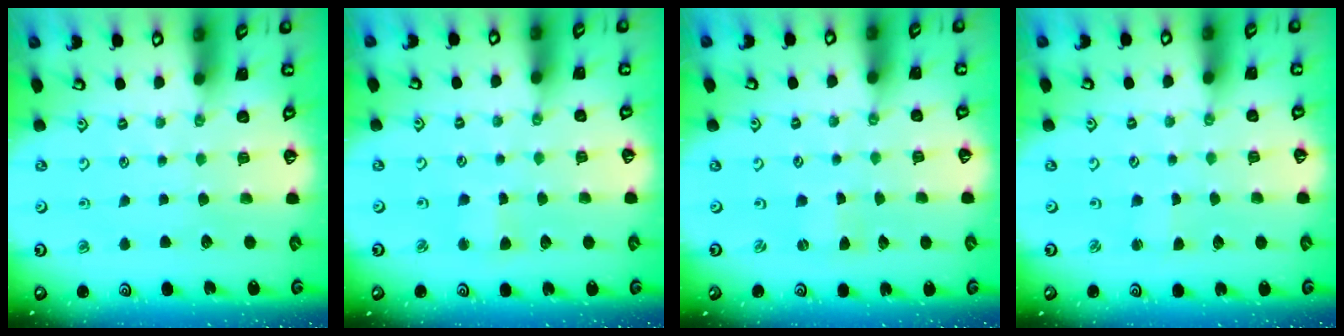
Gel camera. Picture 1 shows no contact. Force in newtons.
{"total": 2.5, "press": 2.4, "slide": 0.3}
{"total": 0.0}
{"total": 0.6, "press": 0.6, "slide": 0.0}